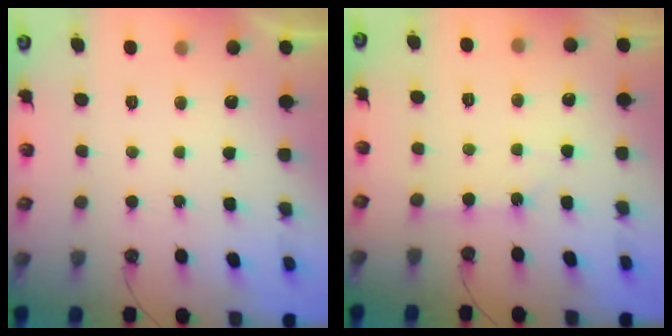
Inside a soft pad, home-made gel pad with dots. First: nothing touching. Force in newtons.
{"total": 1.7, "press": 1.7, "slide": 0.1}